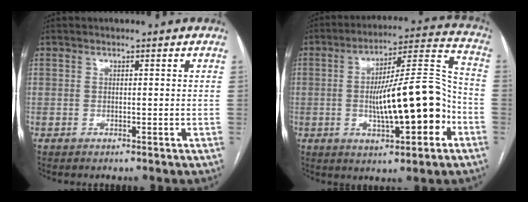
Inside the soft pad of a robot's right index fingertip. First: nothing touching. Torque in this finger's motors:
{"motor_torque": [2.14, 0.00, 1.05, 0.21]}